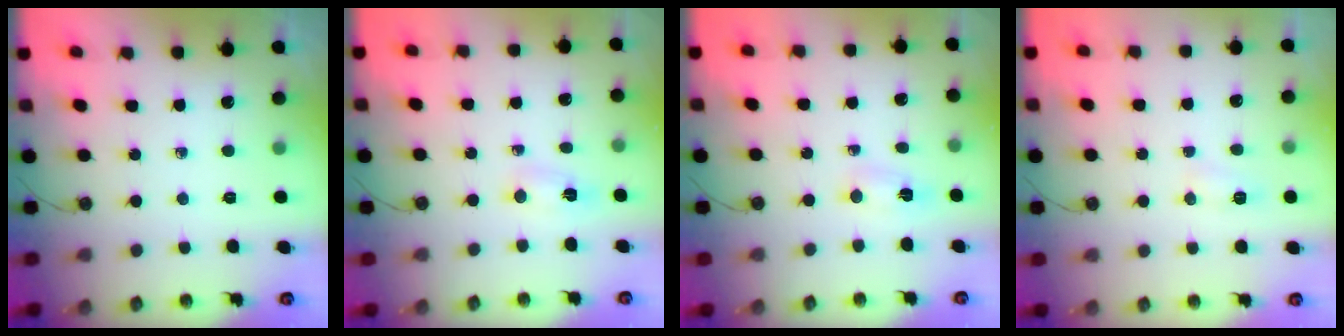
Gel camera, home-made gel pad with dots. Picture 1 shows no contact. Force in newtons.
{"total": 2.6, "press": 1.3, "slide": 2.2}
{"total": 2.6, "press": 1.3, "slide": 2.2}
{"total": 5.7, "press": 5.7, "slide": 0.6}